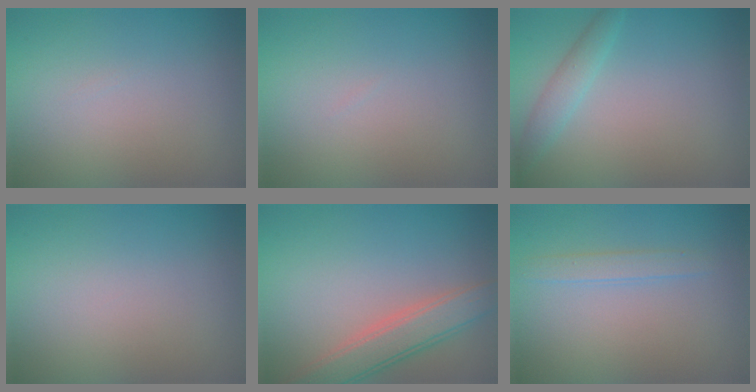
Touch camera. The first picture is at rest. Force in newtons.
{"total": 0.0}
{"total": 1.8, "press": 1.8, "slide": 0.2}
{"total": 0.0}
{"total": 4.2, "press": 4.2, "slide": 0.3}
{"total": 1.4, "press": 1.4, "slide": 0.1}